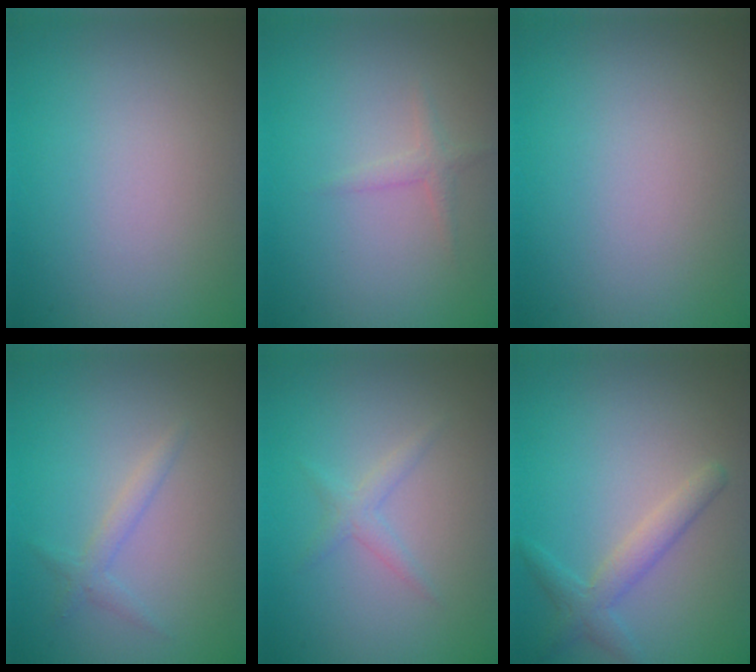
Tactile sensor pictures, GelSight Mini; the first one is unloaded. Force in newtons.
{"total": 1.1, "press": 1.1, "slide": 0.1}
{"total": 0.0}
{"total": 1.3, "press": 1.3, "slide": 0.1}
{"total": 1.3, "press": 1.3, "slide": 0.0}
{"total": 2.5, "press": 2.5, "slide": 0.2}